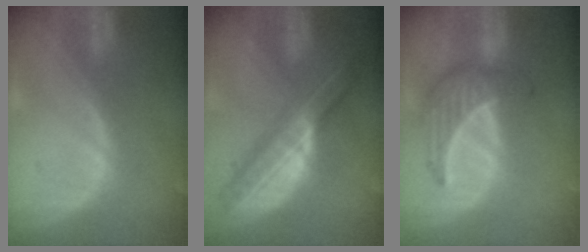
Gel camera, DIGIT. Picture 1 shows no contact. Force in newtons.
{"total": 8.6, "press": 8.5, "slide": 0.4}
{"total": 6.5, "press": 6.4, "slide": 1.1}